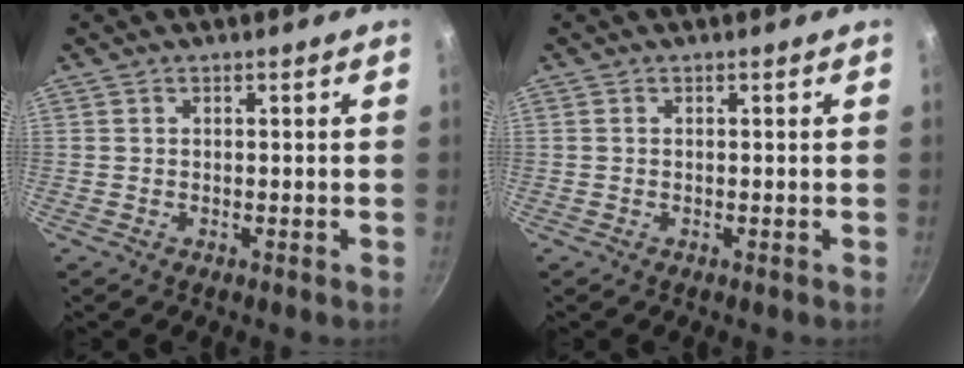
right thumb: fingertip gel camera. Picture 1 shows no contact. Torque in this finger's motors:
{"motor_torque": [0.48, -0.24, -0.54, 0.50, 0.01]}